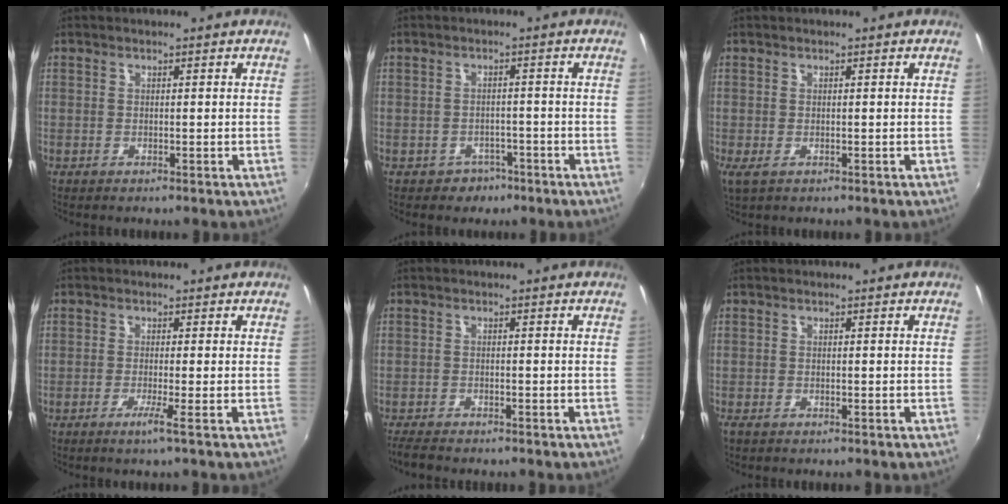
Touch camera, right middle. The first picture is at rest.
{"total": 3.9, "force": [-2.4, 3.1, 0.5], "torque": [-0.021, 0.004, -0.030]}
{"total": 1.7, "force": [-0.3, 0.7, 1.5], "torque": [-0.031, -0.008, -0.003]}
{"total": 2.1, "force": [-1.0, -0.9, 1.7], "torque": [-0.035, -0.009, -0.025]}
{"total": 3.3, "force": [-3.1, 0.4, 1.1], "torque": [-0.031, -0.019, -0.061]}
{"total": 1.0, "force": [-0.8, 0.5, 0.3], "torque": [-0.007, -0.005, -0.015]}